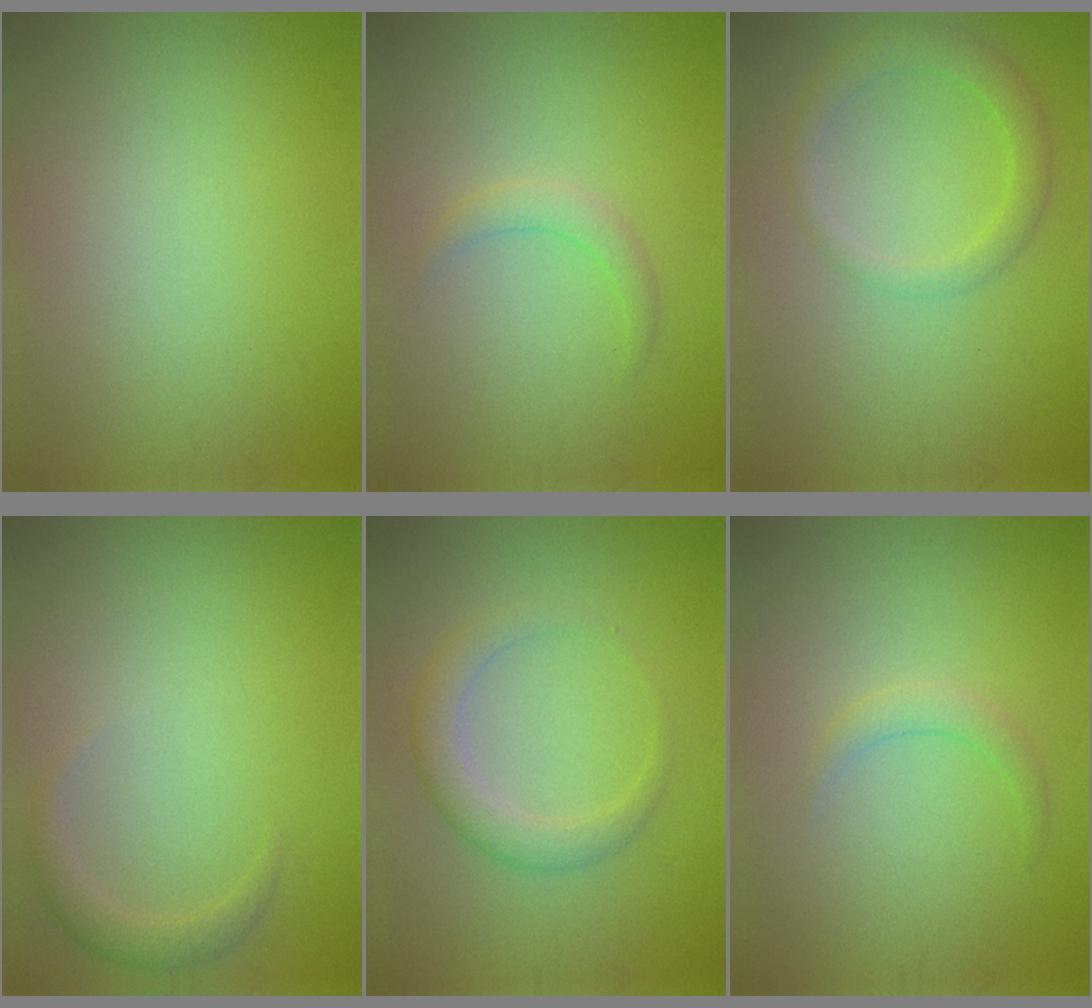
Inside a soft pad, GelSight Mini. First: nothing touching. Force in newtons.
{"total": 1.5, "press": 1.5, "slide": 0.0}
{"total": 2.7, "press": 2.7, "slide": 0.1}
{"total": 1.6, "press": 1.6, "slide": 0.2}
{"total": 2.9, "press": 2.9, "slide": 0.1}
{"total": 1.4, "press": 1.4, "slide": 0.1}